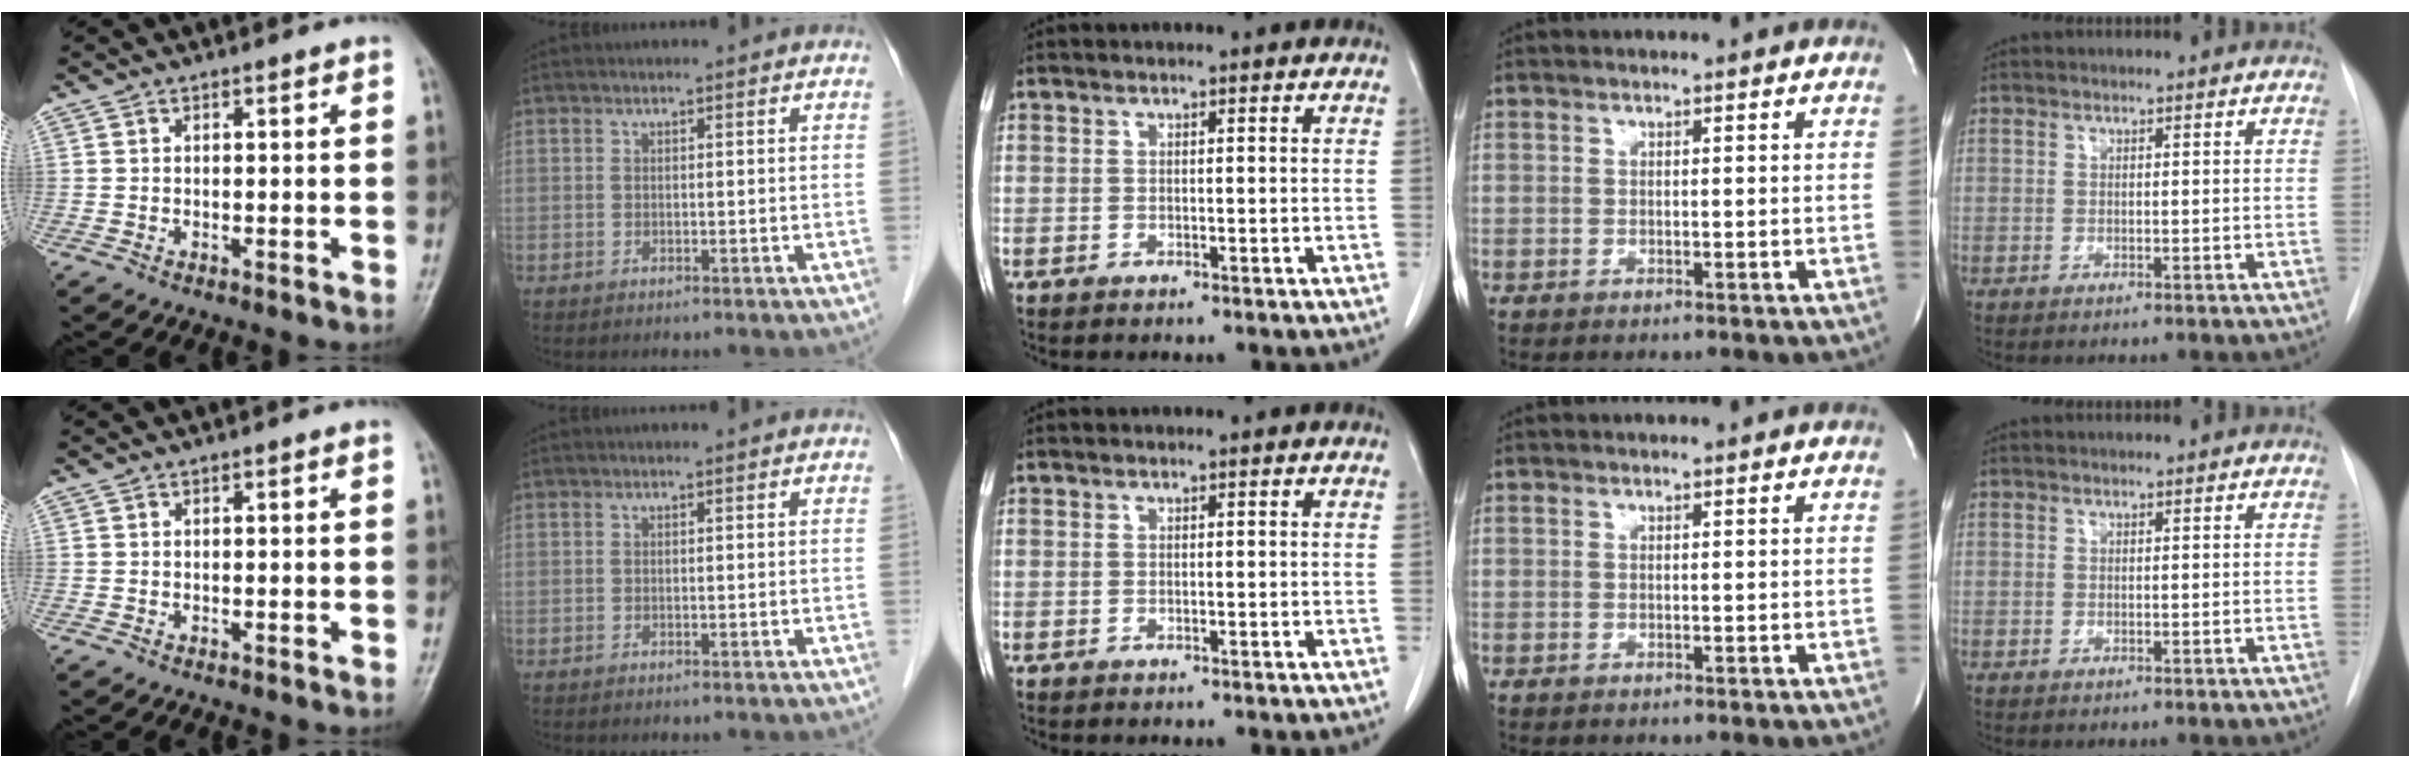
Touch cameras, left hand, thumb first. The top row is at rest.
{}